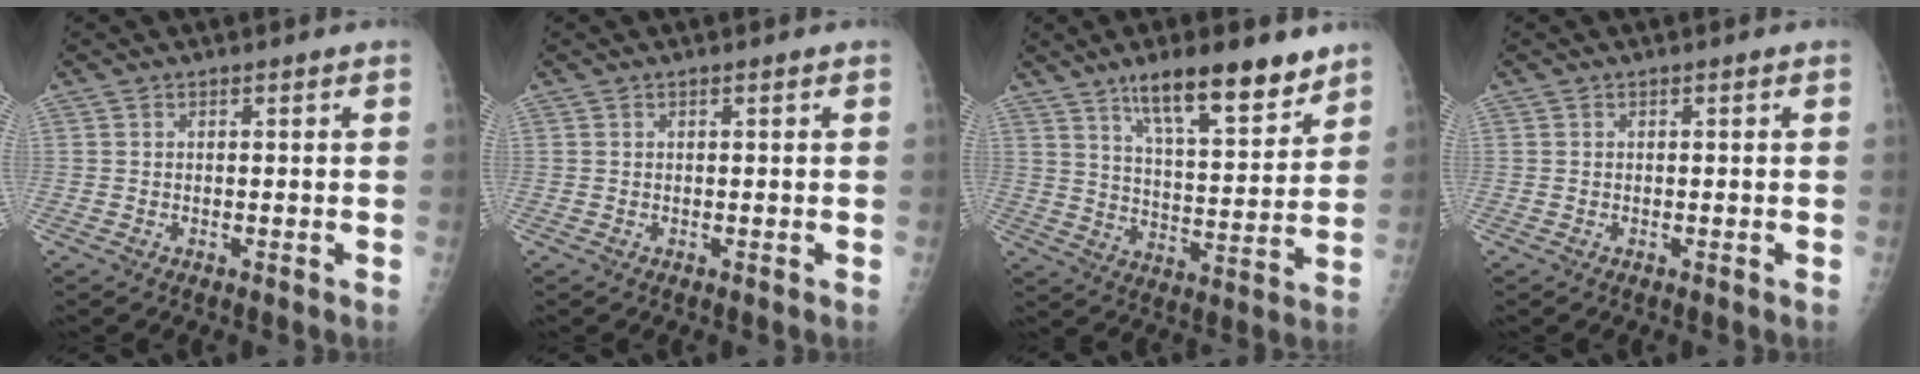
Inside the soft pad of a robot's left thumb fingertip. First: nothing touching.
{"total": 0.0}
{"total": 15.5, "force": [10.7, 4.2, 10.4], "torque": [-0.136, -0.061, 0.178]}
{"total": 0.0}